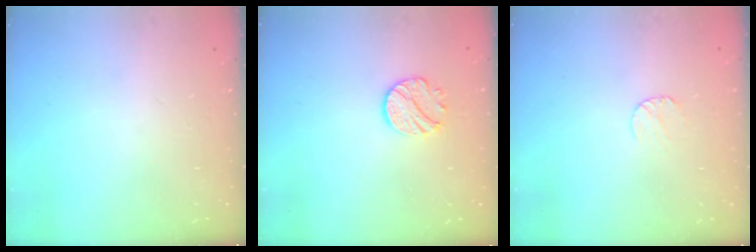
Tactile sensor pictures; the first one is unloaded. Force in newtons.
{"total": 9.0, "press": 9.0, "slide": 0.3}
{"total": 4.8, "press": 4.8, "slide": 0.5}